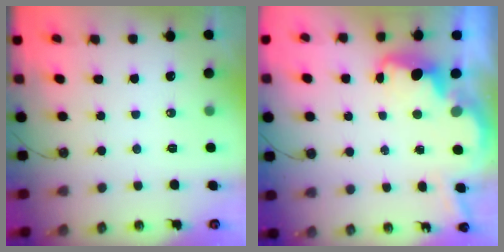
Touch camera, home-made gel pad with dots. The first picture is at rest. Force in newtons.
{"total": 3.9, "press": 3.8, "slide": 0.7}